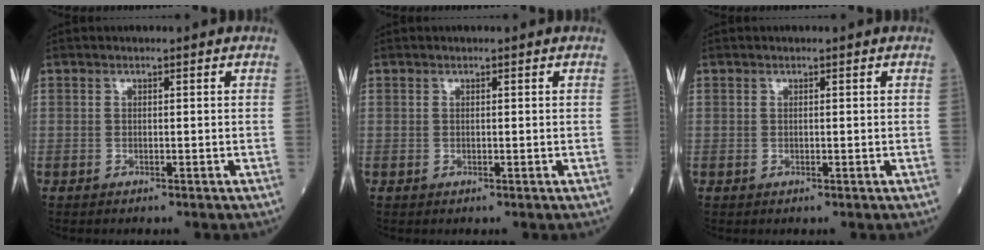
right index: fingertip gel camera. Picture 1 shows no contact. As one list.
[{"total": 0.0}, {"total": 0.0}]